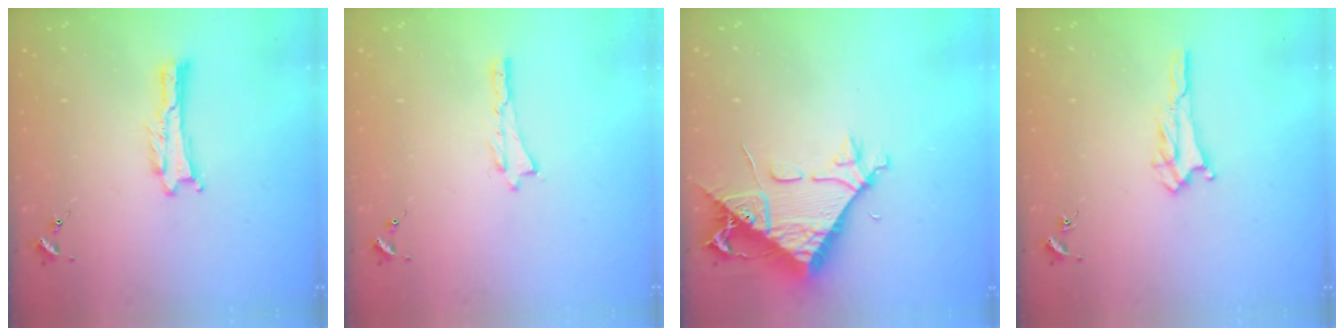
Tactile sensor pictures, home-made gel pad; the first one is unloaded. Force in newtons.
{"total": 0.0}
{"total": 8.7, "press": 8.6, "slide": 1.0}
{"total": 1.7, "press": 1.7, "slide": 0.2}